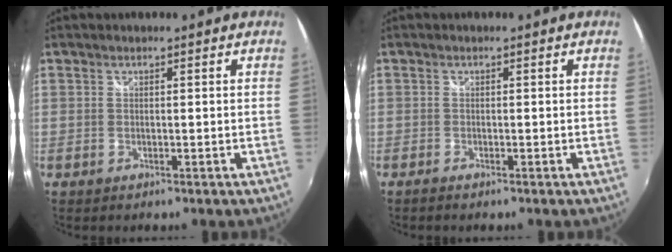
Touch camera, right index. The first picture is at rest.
{"total": 0.9, "force": [-0.8, 0.3, 0.3], "torque": [-0.010, -0.004, -0.018]}